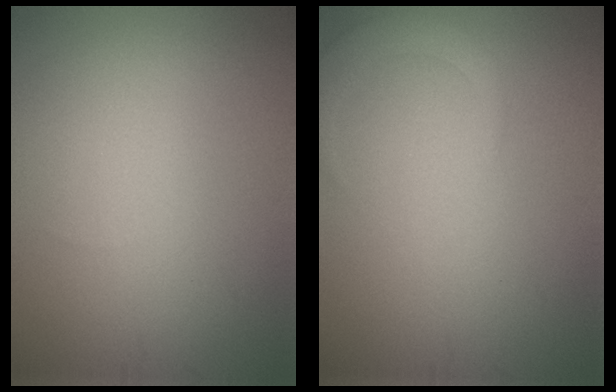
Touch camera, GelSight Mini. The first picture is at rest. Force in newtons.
{"total": 2.1, "press": 2.1, "slide": 0.3}